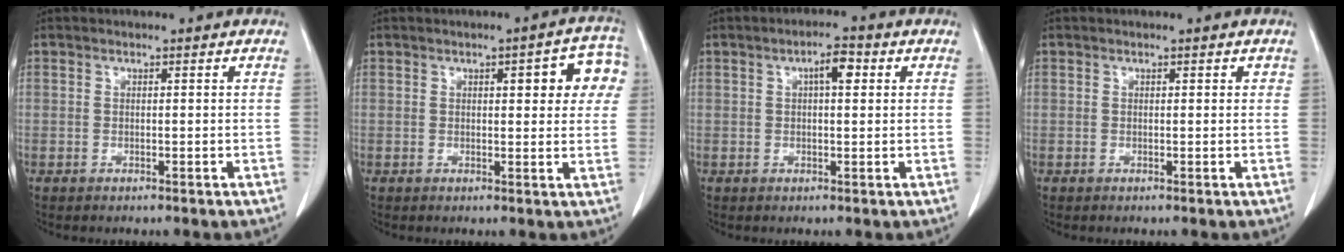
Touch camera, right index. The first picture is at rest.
{"total": 8.0, "force": [2.6, 2.5, 7.1], "torque": [-0.074, 0.018, 0.025]}
{"total": 3.5, "force": [1.1, 1.1, 3.2], "torque": [-0.053, 0.010, 0.015]}
{"total": 0.5, "force": [0.3, 0.3, 0.4], "torque": [-0.002, 0.001, 0.001]}